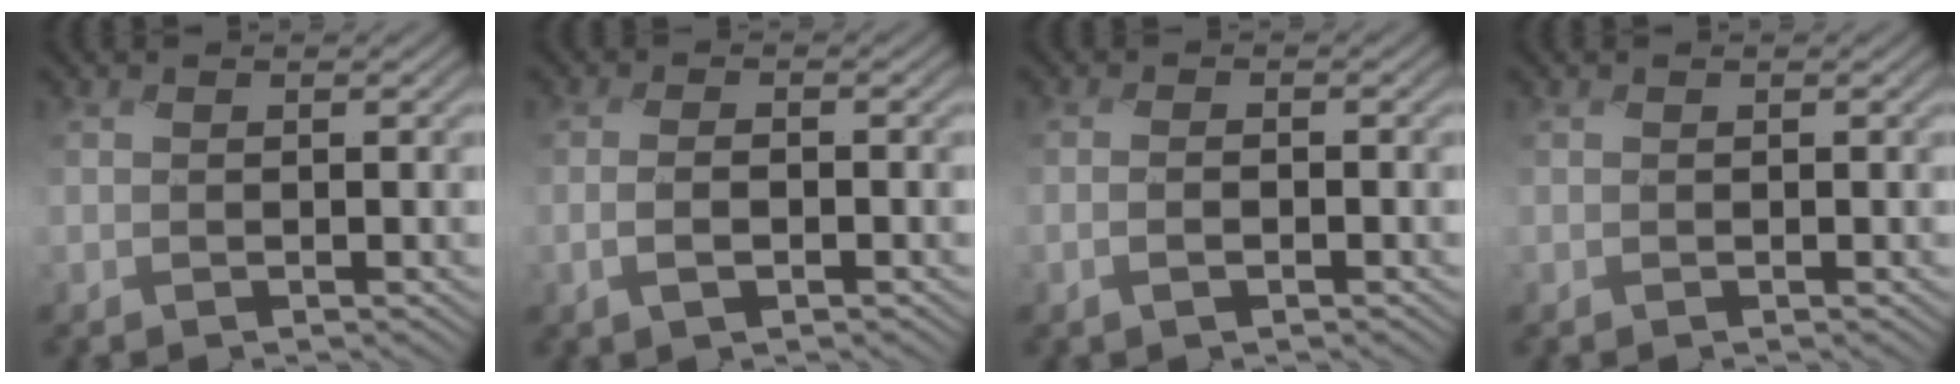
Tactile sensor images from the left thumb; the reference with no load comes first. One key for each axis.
{"total": 1.8, "fx": -1.0, "fy": 0.4, "fz": 1.5, "tx": -0.036, "ty": 0.000, "tz": -0.026}
{"total": 1.2, "fx": -0.9, "fy": 0.1, "fz": 0.7, "tx": -0.017, "ty": 0.000, "tz": -0.023}
{"total": 0.0}